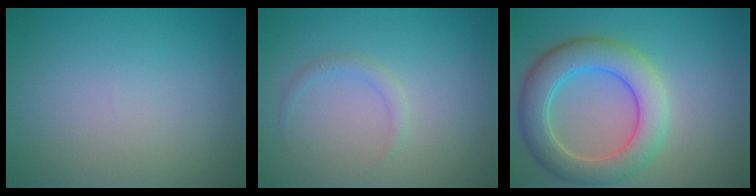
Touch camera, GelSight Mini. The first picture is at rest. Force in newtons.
{"total": 1.0, "press": 1.0, "slide": 0.0}
{"total": 6.7, "press": 6.6, "slide": 0.4}